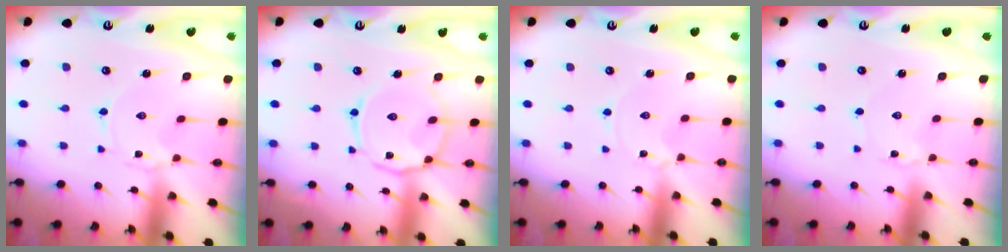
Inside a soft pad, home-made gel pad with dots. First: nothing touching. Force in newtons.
{"total": 9.8, "press": 9.8, "slide": 0.9}
{"total": 0.0}
{"total": 0.9, "press": 0.9, "slide": 0.1}